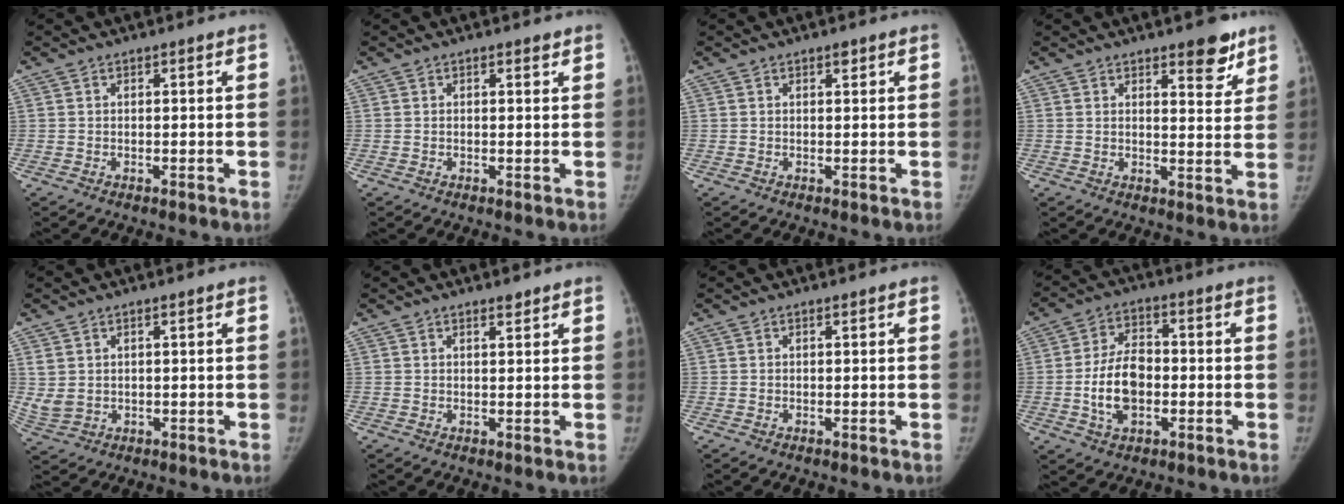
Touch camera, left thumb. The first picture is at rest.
{"total": 0.7, "force": [0.5, 0.3, 0.4], "torque": [-0.001, -0.002, 0.007]}
{"total": 0.9, "force": [0.6, 0.4, 0.6], "torque": [-0.004, -0.003, 0.008]}
{"total": 6.4, "force": [4.4, 2.3, 4.1], "torque": [-0.022, -0.028, 0.054]}
{"total": 4.0, "force": [1.3, 2.9, 2.5], "torque": [-0.051, -0.010, 0.038]}
{"total": 1.5, "force": [1.2, 0.4, 0.7], "torque": [-0.005, -0.009, 0.019]}
{"total": 0.0}
{"total": 10.2, "force": [-1.9, 6.3, 7.8], "torque": [-0.127, 0.015, -0.034]}